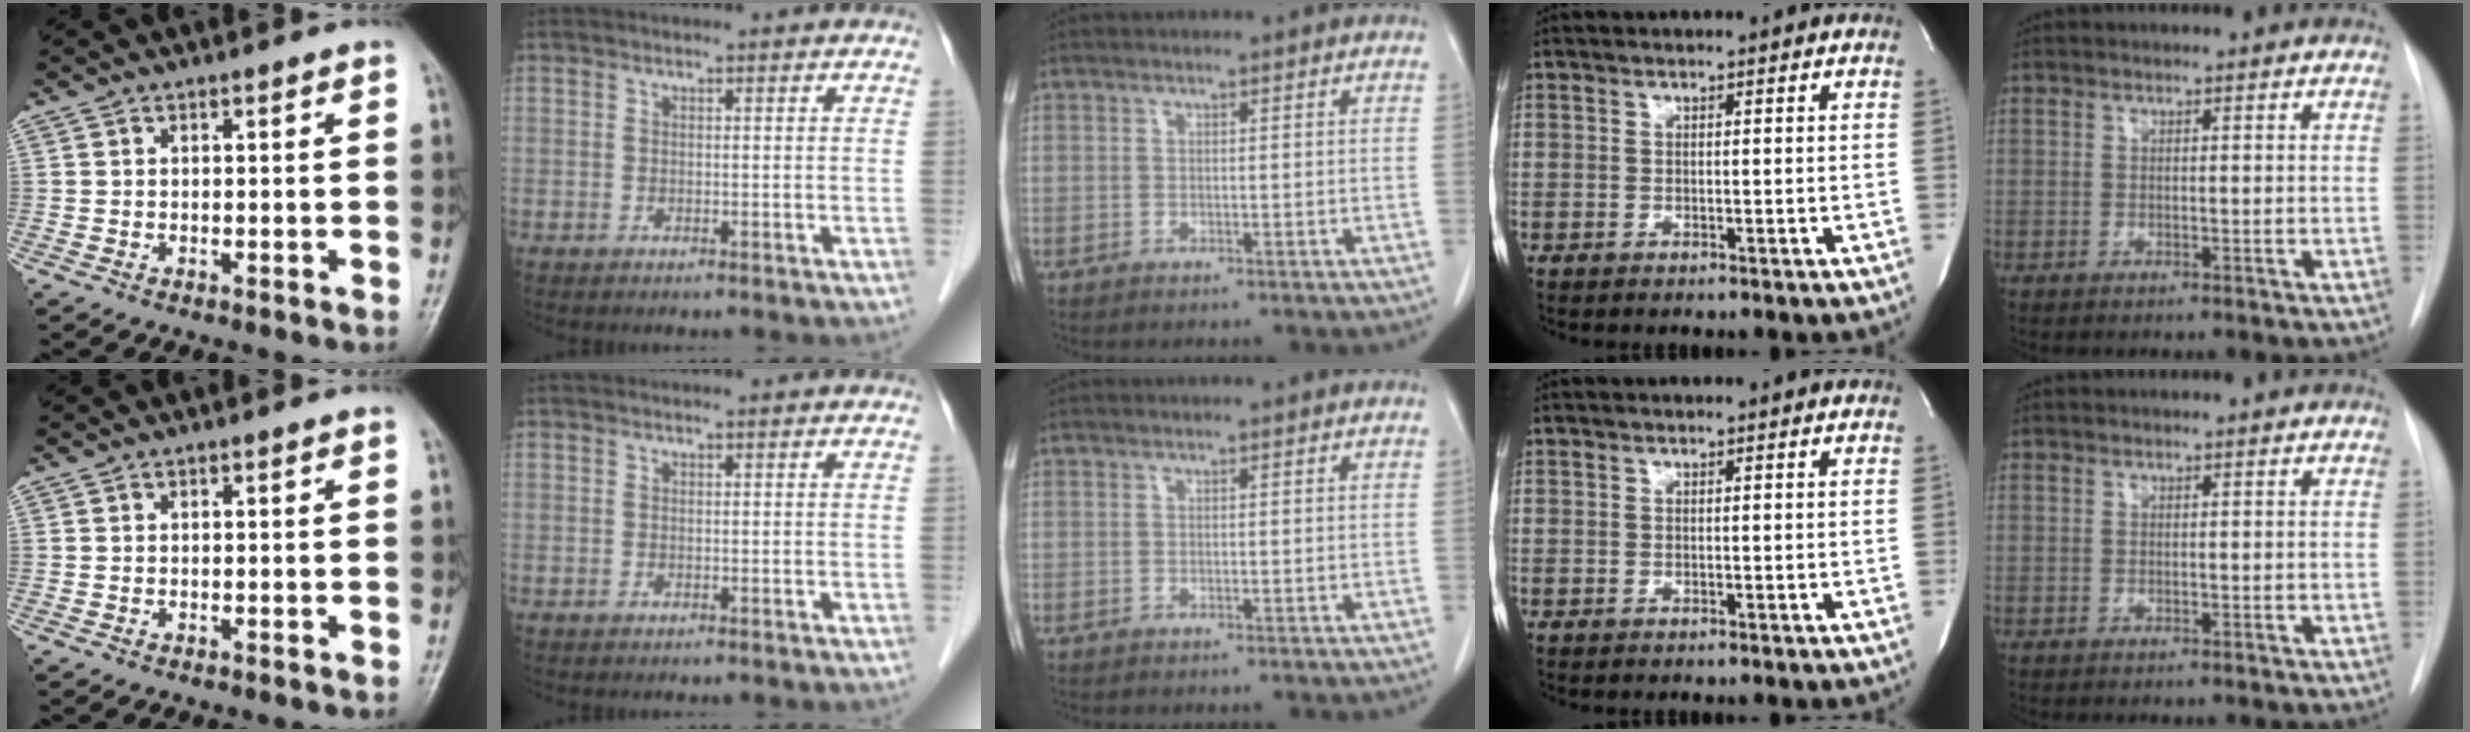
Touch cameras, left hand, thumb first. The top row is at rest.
{}